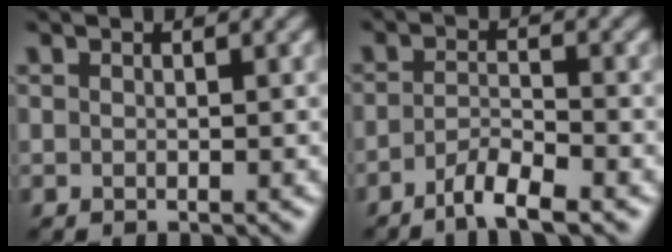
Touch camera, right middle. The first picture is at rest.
{"total": 3.4, "force": [-2.4, 0.6, 2.4], "torque": [-0.043, 0.000, -0.051]}